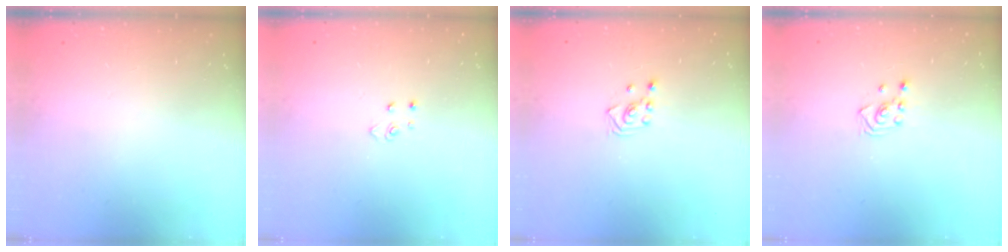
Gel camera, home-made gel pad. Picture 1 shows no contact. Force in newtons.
{"total": 2.6, "press": 2.6, "slide": 0.3}
{"total": 2.5, "press": 2.3, "slide": 1.0}
{"total": 2.6, "press": 2.4, "slide": 0.9}